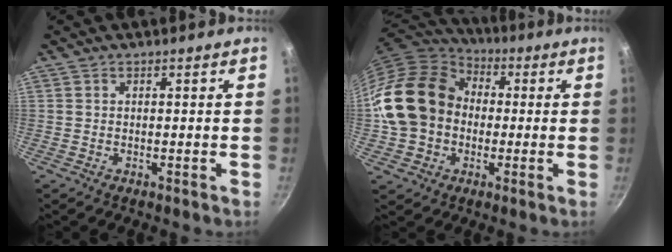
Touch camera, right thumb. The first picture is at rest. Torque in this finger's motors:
{"motor_torque": [2.12, 2.89, 1.23, -0.93, 0.28]}